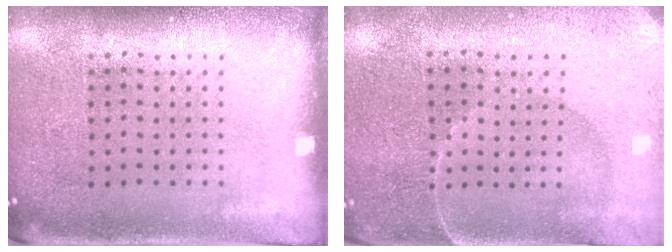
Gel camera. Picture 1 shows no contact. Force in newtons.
{"total": 0.6, "press": 0.4, "slide": 0.5}